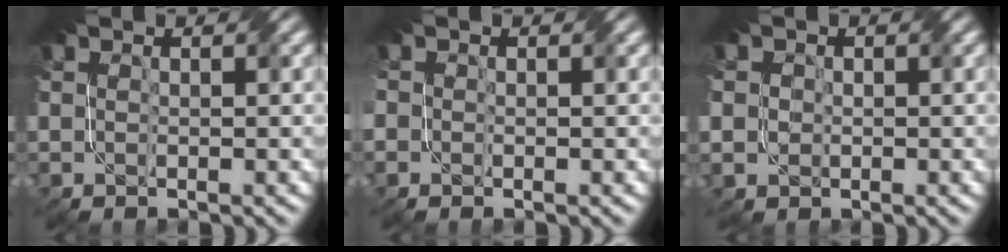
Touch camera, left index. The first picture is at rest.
{"total": 3.0, "force": [0.5, 2.5, 1.6], "torque": [-0.040, 0.013, -0.010]}
{"total": 3.1, "force": [0.9, 2.8, 1.0], "torque": [-0.032, 0.010, 0.004]}